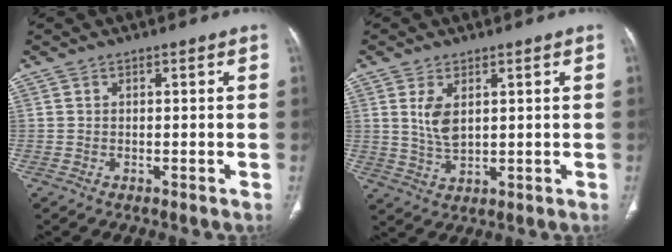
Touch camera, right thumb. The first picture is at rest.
{"total": 5.4, "force": [1.7, 2.8, 4.3], "torque": [-0.082, -0.012, 0.044]}